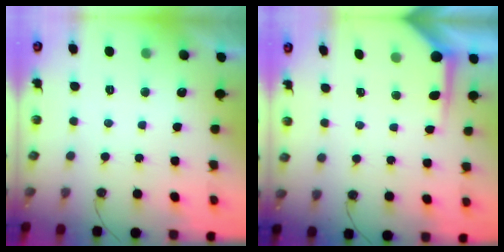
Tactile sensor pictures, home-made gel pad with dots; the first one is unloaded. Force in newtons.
{"total": 4.5, "press": 4.5, "slide": 0.3}